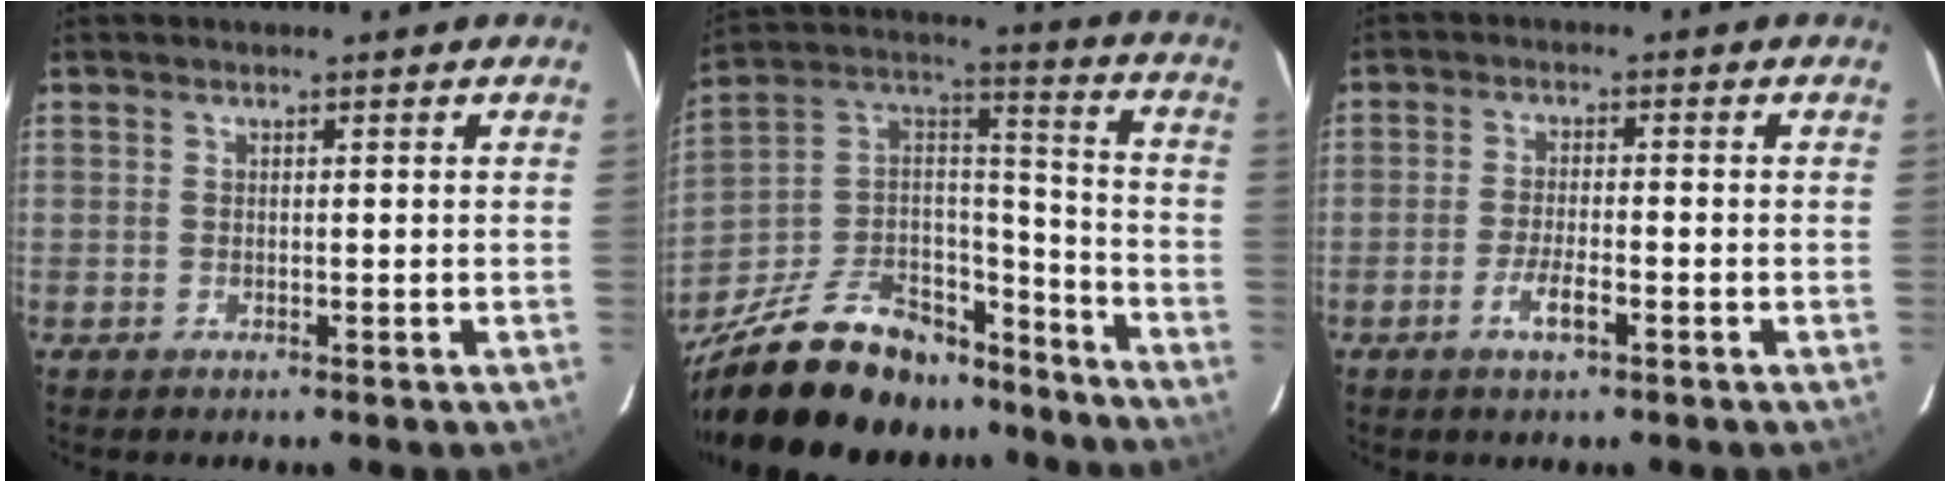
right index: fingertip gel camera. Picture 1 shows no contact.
{"total": 30.0, "force": [-22.3, 13.3, 15.0], "torque": [-0.310, 0.033, -0.339]}
{"total": 4.2, "force": [-2.4, 0.8, 3.4], "torque": [-0.074, -0.003, -0.044]}